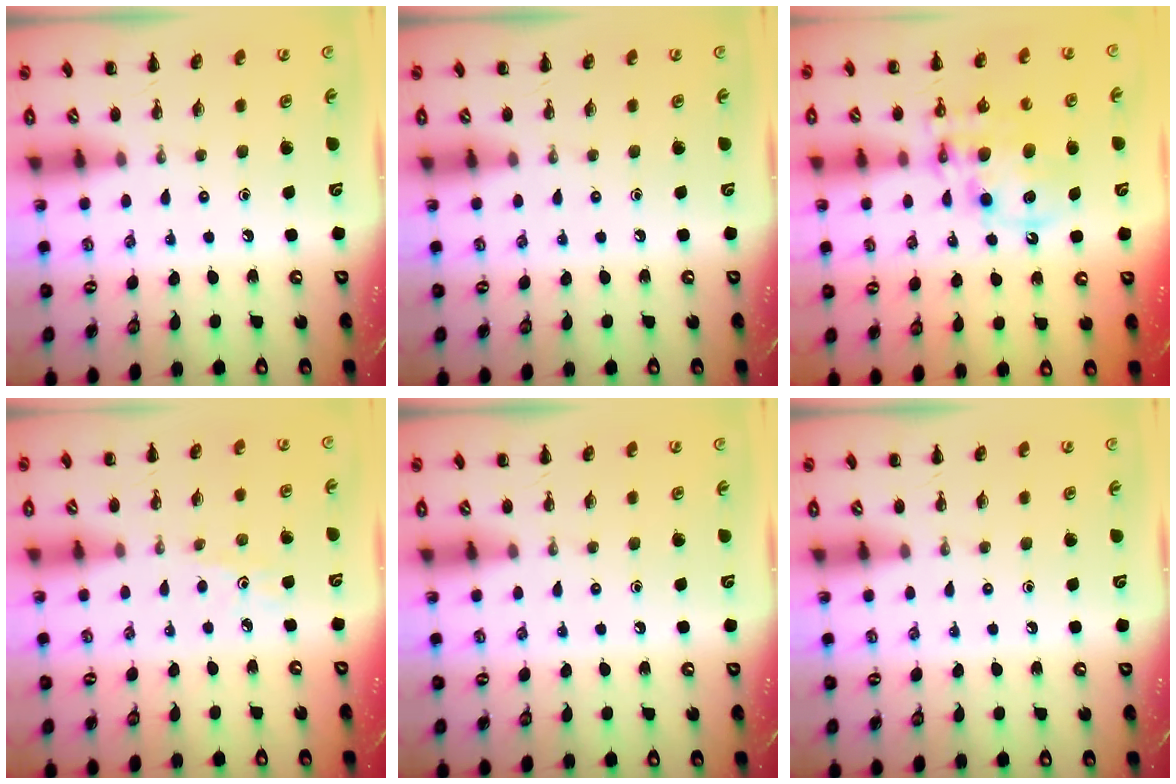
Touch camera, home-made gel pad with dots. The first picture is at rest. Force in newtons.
{"total": 0.0}
{"total": 12.5, "press": 12.1, "slide": 2.9}
{"total": 2.2, "press": 2.0, "slide": 0.7}
{"total": 0.0}
{"total": 0.0}